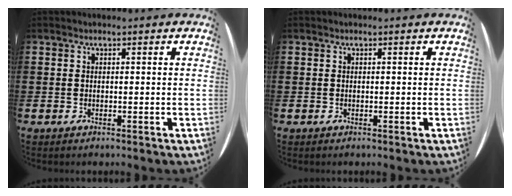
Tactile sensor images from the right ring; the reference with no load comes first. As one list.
[{"total": 0.0}]